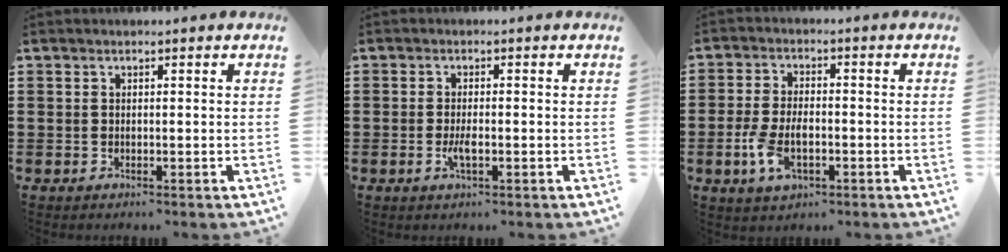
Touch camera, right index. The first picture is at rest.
{"total": 2.3, "force": [-0.8, 0.6, 2.1], "torque": [-0.052, -0.006, -0.017]}
{"total": 6.1, "force": [-1.8, 3.3, 4.8], "torque": [-0.111, 0.000, -0.037]}